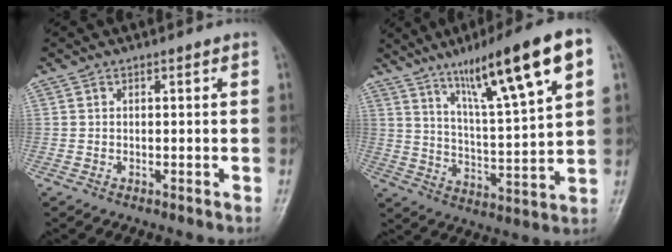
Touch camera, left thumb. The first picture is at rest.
{"total": 19.3, "force": [10.0, 2.8, 16.3], "torque": [-0.244, -0.027, 0.166]}